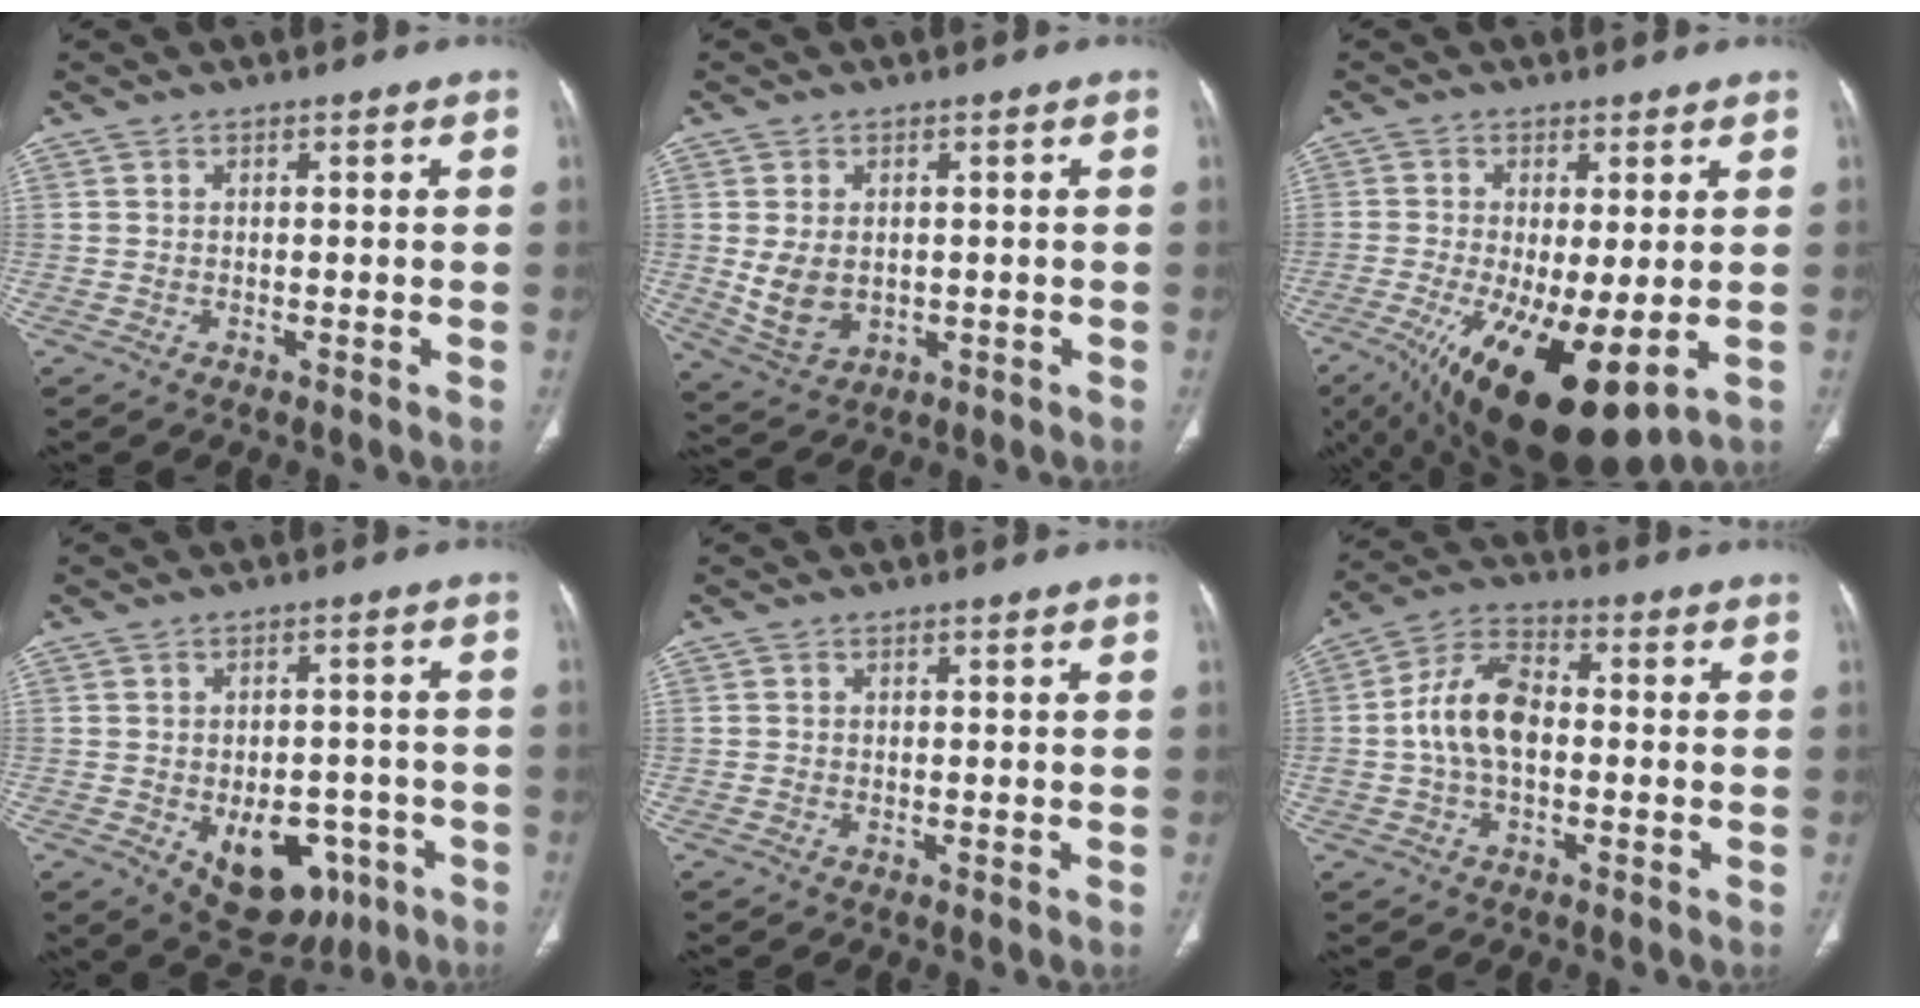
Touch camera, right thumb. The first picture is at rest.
{"total": 7.0, "force": [0.0, 5.0, 4.9], "torque": [-0.084, -0.008, 0.019]}
{"total": 16.7, "force": [-4.6, 5.8, 15.0], "torque": [-0.265, -0.029, -0.056]}
{"total": 13.3, "force": [-5.3, 8.2, 9.0], "torque": [-0.090, 0.023, -0.057]}
{"total": 0.0}
{"total": 10.5, "force": [-0.7, 6.2, 8.4], "torque": [-0.156, 0.033, -0.023]}